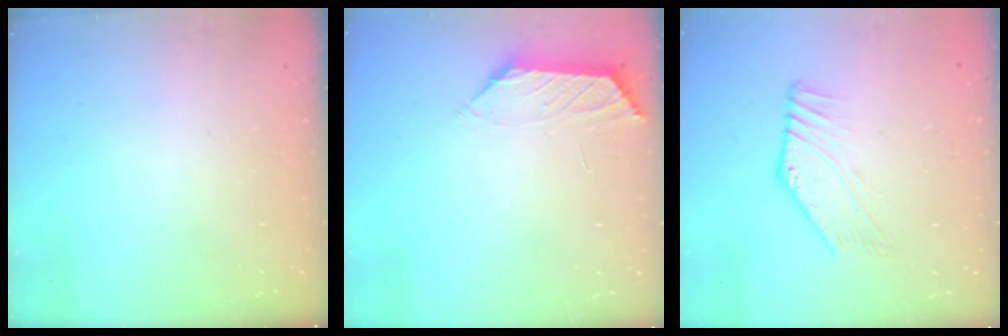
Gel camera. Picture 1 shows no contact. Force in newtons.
{"total": 1.4, "press": 1.3, "slide": 0.4}
{"total": 1.7, "press": 1.7, "slide": 0.4}